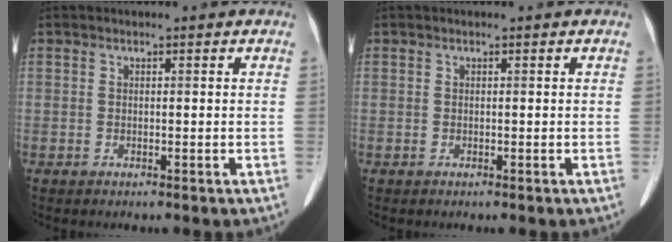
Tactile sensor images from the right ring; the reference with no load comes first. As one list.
[{"total": 0.0}]